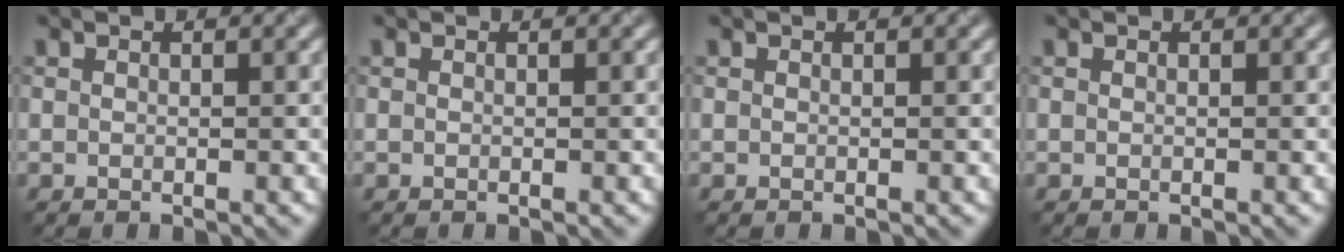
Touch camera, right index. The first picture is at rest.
{"total": 0.0}
{"total": 0.0}
{"total": 0.0}